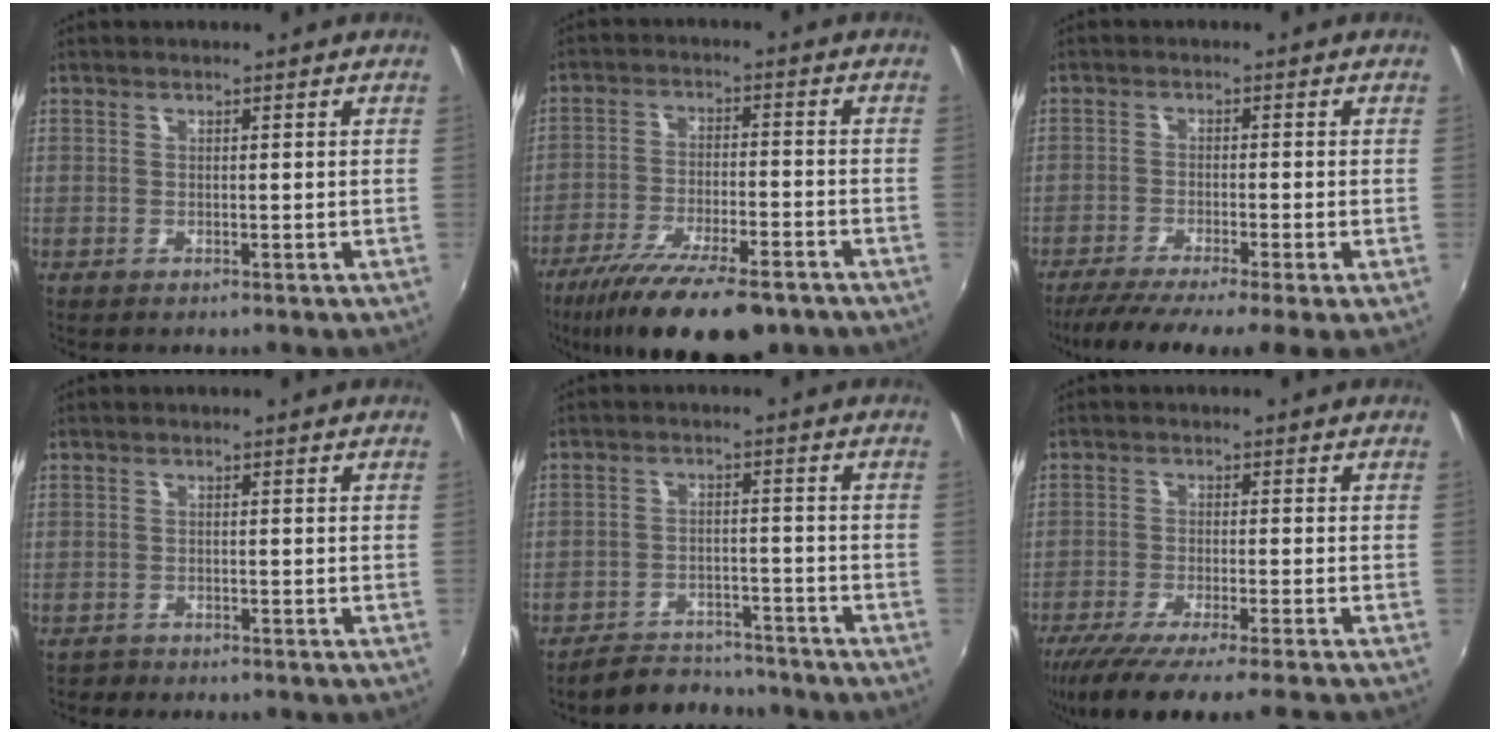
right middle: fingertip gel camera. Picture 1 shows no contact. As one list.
[{"total": 16.9, "force": [-12.4, 4.6, 10.5], "torque": [-0.204, -0.042, -0.197]}, {"total": 8.0, "force": [-6.0, -0.5, 5.2], "torque": [-0.106, -0.032, -0.101]}, {"total": 1.1, "force": [-0.9, 0.5, 0.0], "torque": [-0.003, 0.002, -0.016]}, {"total": 7.9, "force": [-7.2, 3.0, 1.1], "torque": [-0.040, 0.015, -0.099]}, {"total": 11.5, "force": [-9.7, -0.8, 6.0], "torque": [-0.118, -0.037, -0.158]}]